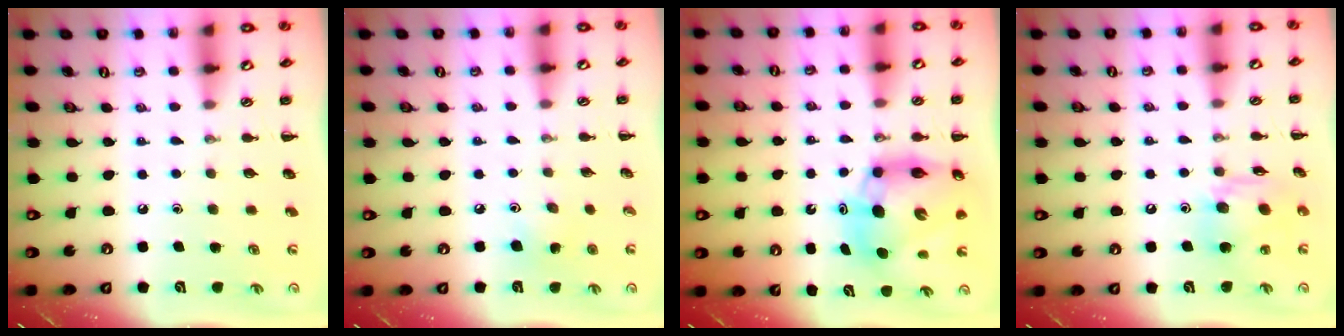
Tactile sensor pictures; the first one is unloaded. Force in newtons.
{"total": 2.9, "press": 2.8, "slide": 0.8}
{"total": 11.2, "press": 10.7, "slide": 3.3}
{"total": 13.2, "press": 12.9, "slide": 2.9}